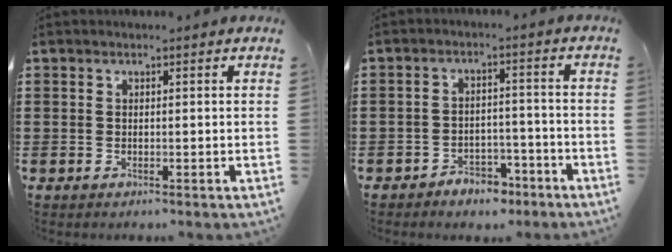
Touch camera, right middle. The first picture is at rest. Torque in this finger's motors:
{"motor_torque": [2.14, 0.00, 0.04, 0.05]}